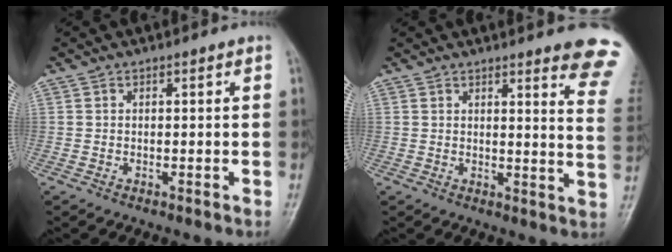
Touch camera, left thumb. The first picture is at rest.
{"total": 11.6, "force": [9.6, 1.3, 6.4], "torque": [-0.048, -0.071, 0.088]}